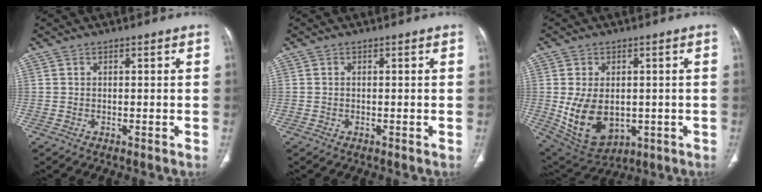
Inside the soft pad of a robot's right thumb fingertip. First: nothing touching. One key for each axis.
{"total": 0.0}
{"total": 12.7, "fx": -1.3, "fy": 8.6, "fz": 9.2, "tx": -0.148, "ty": -0.006, "tz": 0.008}